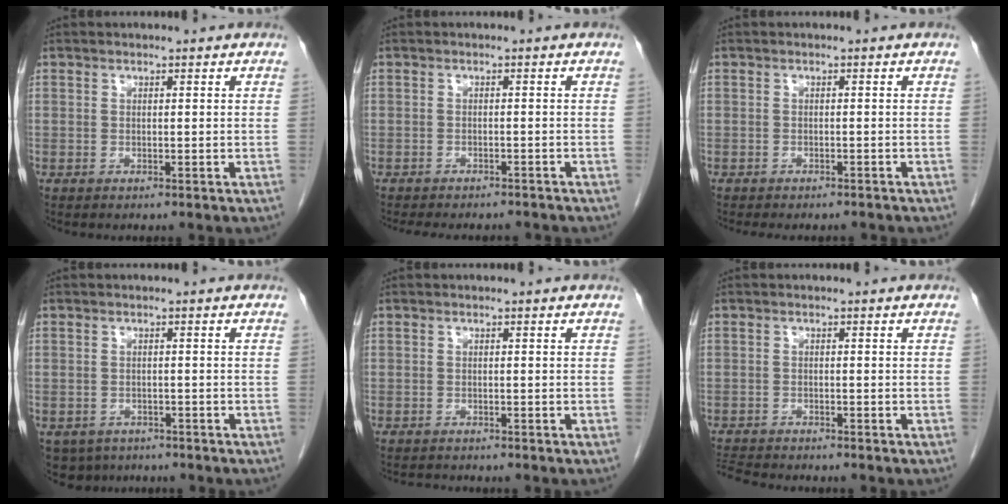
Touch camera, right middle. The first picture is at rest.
{"total": 9.2, "force": [-8.2, 2.8, 3.1], "torque": [-0.050, -0.004, -0.100]}
{"total": 5.7, "force": [-5.0, 1.9, 1.9], "torque": [-0.022, -0.005, -0.063]}
{"total": 4.8, "force": [-3.4, 3.3, 0.8], "torque": [-0.011, 0.001, -0.047]}
{"total": 1.5, "force": [-1.4, 0.3, 0.0], "torque": [-0.005, -0.007, -0.022]}
{"total": 4.8, "force": [-4.7, 0.2, 1.1], "torque": [-0.023, -0.017, -0.080]}